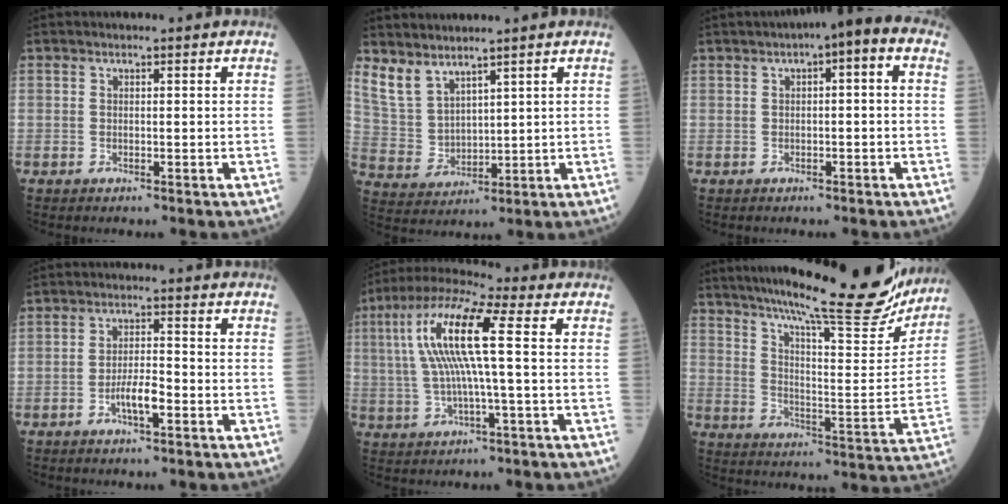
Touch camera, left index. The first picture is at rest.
{"total": 5.8, "force": [4.8, 2.6, 1.8], "torque": [-0.054, -0.007, 0.120]}
{"total": 6.4, "force": [2.7, 1.4, 5.7], "torque": [-0.081, 0.032, 0.029]}
{"total": 4.1, "force": [-2.3, 0.7, 3.3], "torque": [-0.064, -0.003, -0.044]}
{"total": 11.9, "force": [1.2, 0.9, 11.8], "torque": [-0.243, 0.023, 0.017]}
{"total": 24.4, "force": [21.2, 2.3, 11.8], "torque": [-0.191, -0.043, 0.287]}